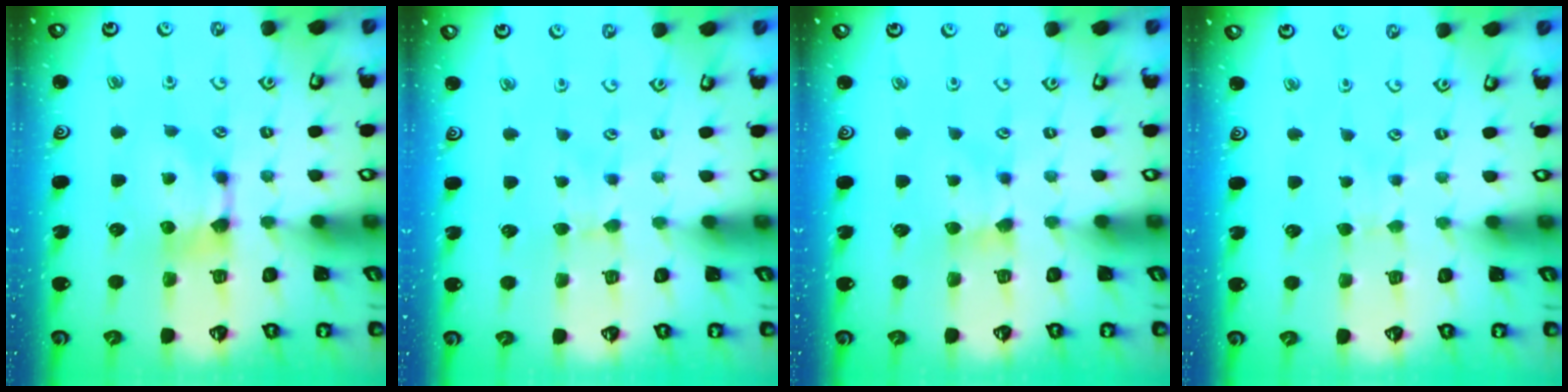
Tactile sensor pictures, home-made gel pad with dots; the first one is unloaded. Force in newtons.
{"total": 2.6, "press": 2.6, "slide": 0.4}
{"total": 1.7, "press": 1.6, "slide": 0.4}
{"total": 3.8, "press": 3.8, "slide": 0.3}